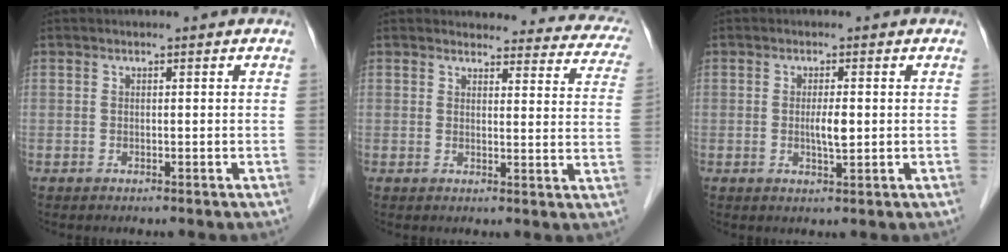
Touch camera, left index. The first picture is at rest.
{"total": 17.6, "force": [16.4, 5.0, 3.8], "torque": [-0.005, -0.048, 0.151]}
{"total": 2.5, "force": [-0.2, 0.5, 2.5], "torque": [-0.047, -0.007, -0.003]}